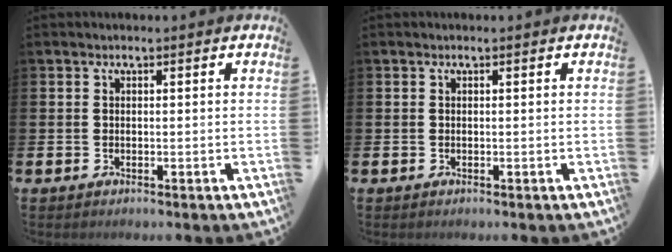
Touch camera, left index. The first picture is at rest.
{"total": 0.0}